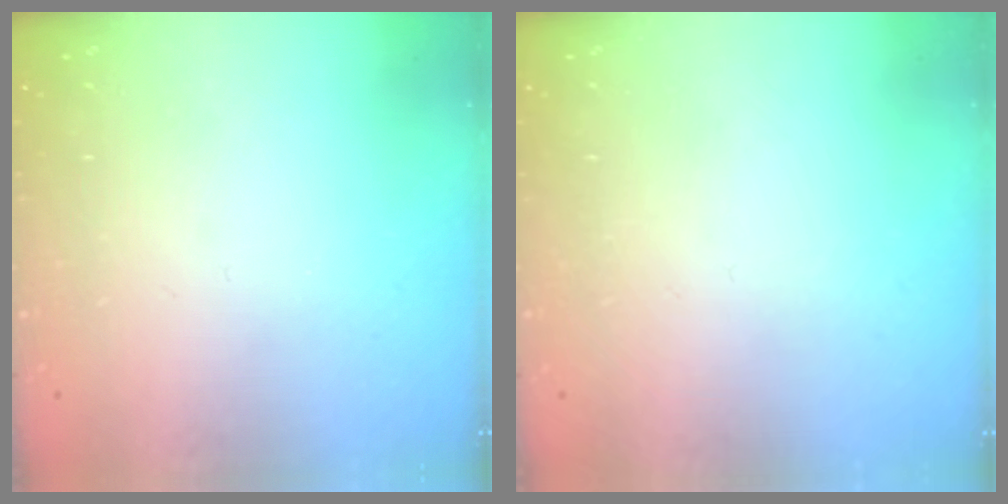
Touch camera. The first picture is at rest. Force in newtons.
{"total": 1.9, "press": 1.9, "slide": 0.1}